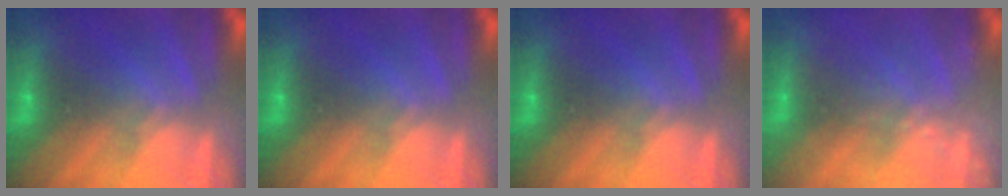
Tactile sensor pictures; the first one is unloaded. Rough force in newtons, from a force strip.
{"total": 0.0}
{"total": 0.0}
{"total": 2.0}